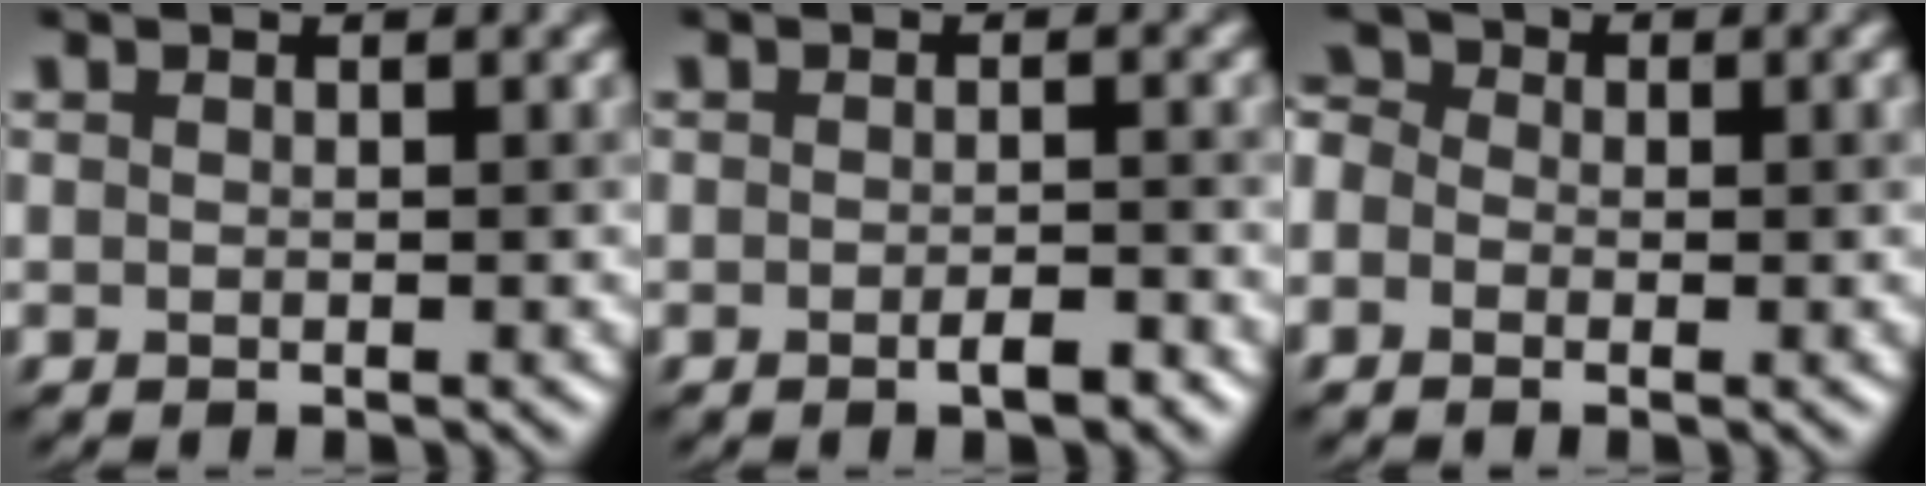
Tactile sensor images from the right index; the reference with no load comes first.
{"total": 1.6, "force": [-1.1, 0.2, 1.2], "torque": [-0.017, 0.013, -0.012]}
{"total": 3.0, "force": [-0.6, 2.4, 1.7], "torque": [-0.032, 0.032, -0.016]}